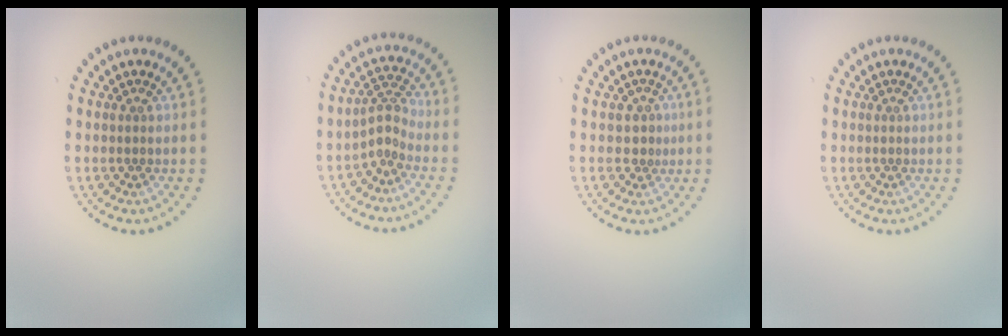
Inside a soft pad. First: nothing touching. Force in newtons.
{"total": 2.2, "press": 1.5, "slide": 1.7}
{"total": 1.5, "press": 1.2, "slide": 0.8}
{"total": 0.0}